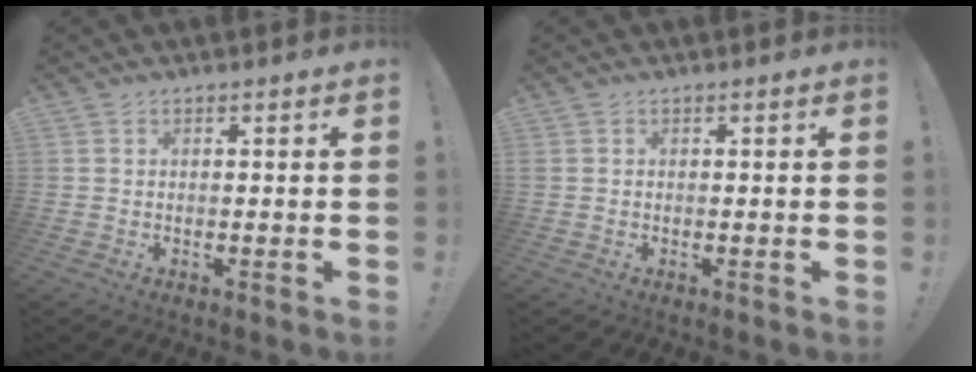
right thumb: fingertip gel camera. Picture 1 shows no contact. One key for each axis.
{"total": 0.6, "fx": -0.1, "fy": 0.6, "fz": 0.1, "tx": -0.001, "ty": 0.003, "tz": -0.001}